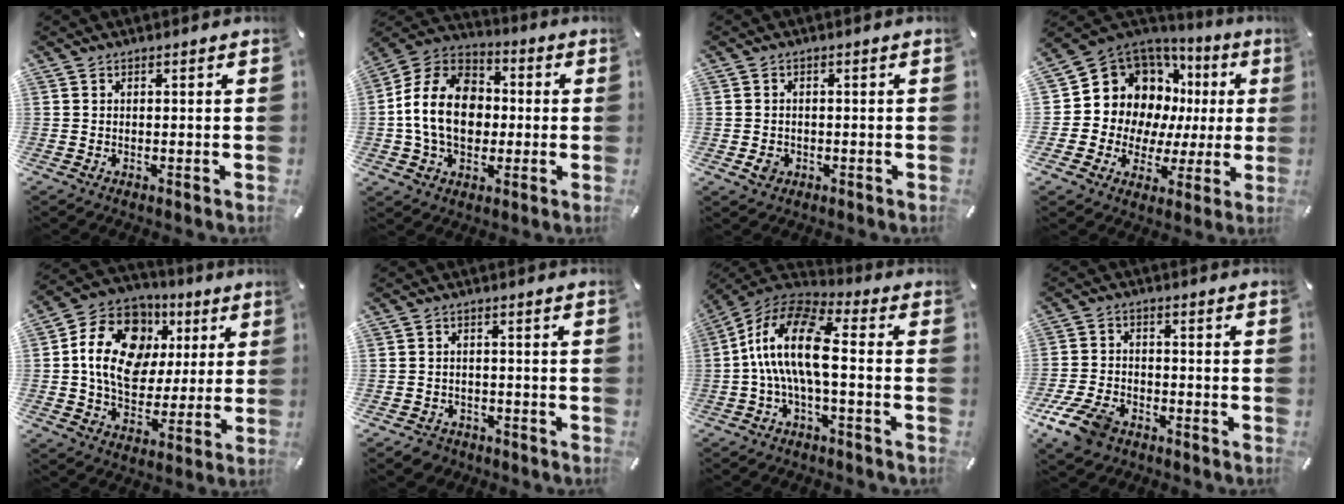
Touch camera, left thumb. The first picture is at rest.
{"total": 15.8, "force": [-1.2, 12.3, 9.8], "torque": [-0.228, 0.023, -0.023]}
{"total": 2.6, "force": [-0.8, 2.3, 1.0], "torque": [-0.008, 0.001, -0.016]}
{"total": 13.8, "force": [5.8, 11.3, 5.3], "torque": [-0.098, -0.068, 0.125]}
{"total": 17.7, "force": [4.0, 13.8, 10.2], "torque": [-0.186, 0.001, 0.073]}
{"total": 3.5, "force": [-2.5, 2.3, 0.7], "torque": [-0.015, 0.013, -0.052]}
{"total": 15.0, "force": [-1.3, 6.1, 13.6], "torque": [-0.287, 0.000, -0.028]}
{"total": 9.3, "force": [-5.9, 5.5, 4.7], "torque": [-0.099, 0.028, -0.110]}